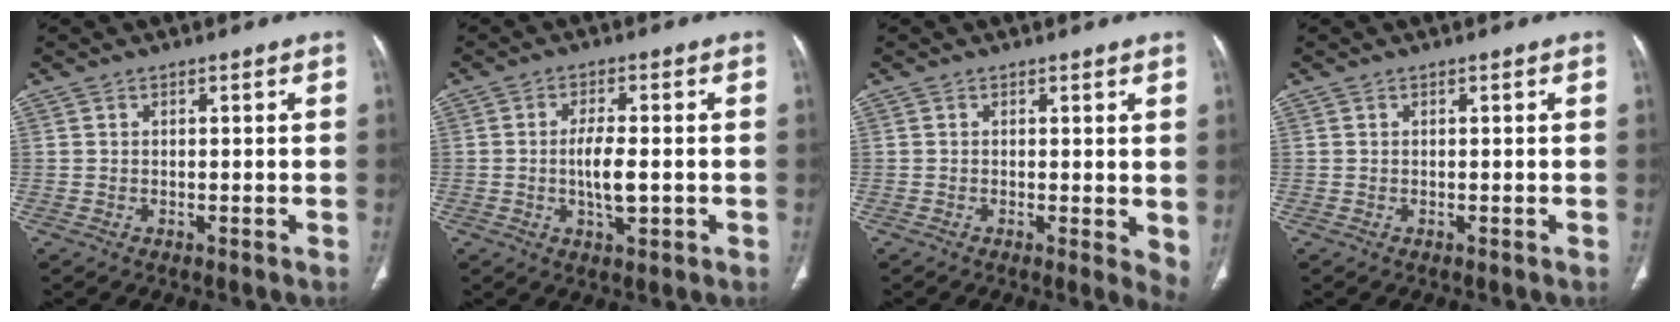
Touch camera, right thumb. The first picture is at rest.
{"total": 5.7, "force": [-0.7, 2.2, 5.2], "torque": [-0.095, -0.003, -0.012]}
{"total": 4.5, "force": [0.2, 1.7, 4.2], "torque": [-0.048, -0.012, 0.000]}
{"total": 0.0}